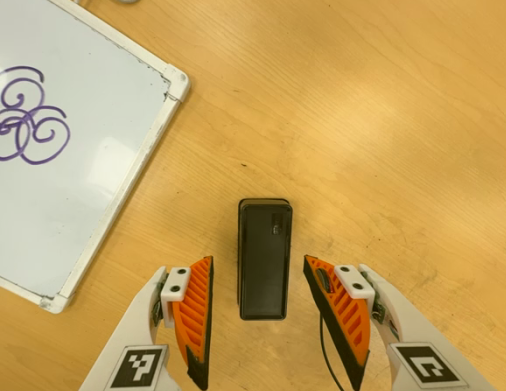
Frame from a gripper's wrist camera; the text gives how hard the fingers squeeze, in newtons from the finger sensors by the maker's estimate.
{"total": 0.0}